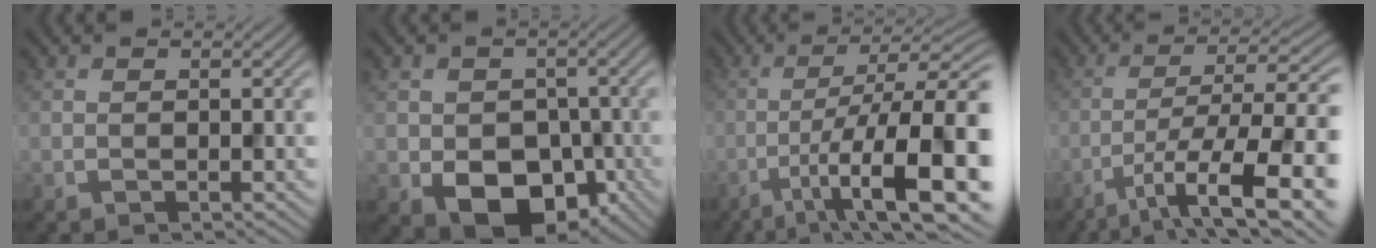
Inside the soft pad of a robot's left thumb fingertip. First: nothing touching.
{"total": 8.5, "force": [-2.8, 6.4, 4.8], "torque": [-0.086, -0.023, -0.052]}
{"total": 15.3, "force": [-6.4, 3.8, 13.3], "torque": [-0.219, -0.006, -0.099]}
{"total": 12.4, "force": [-6.5, 2.9, 10.2], "torque": [-0.179, -0.008, -0.104]}